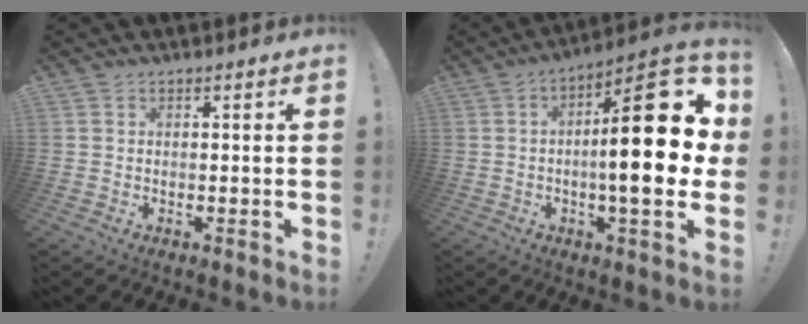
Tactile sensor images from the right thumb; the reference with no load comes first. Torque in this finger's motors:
{"motor_torque": [1.80, 3.21, 1.55, -1.01, 0.13]}